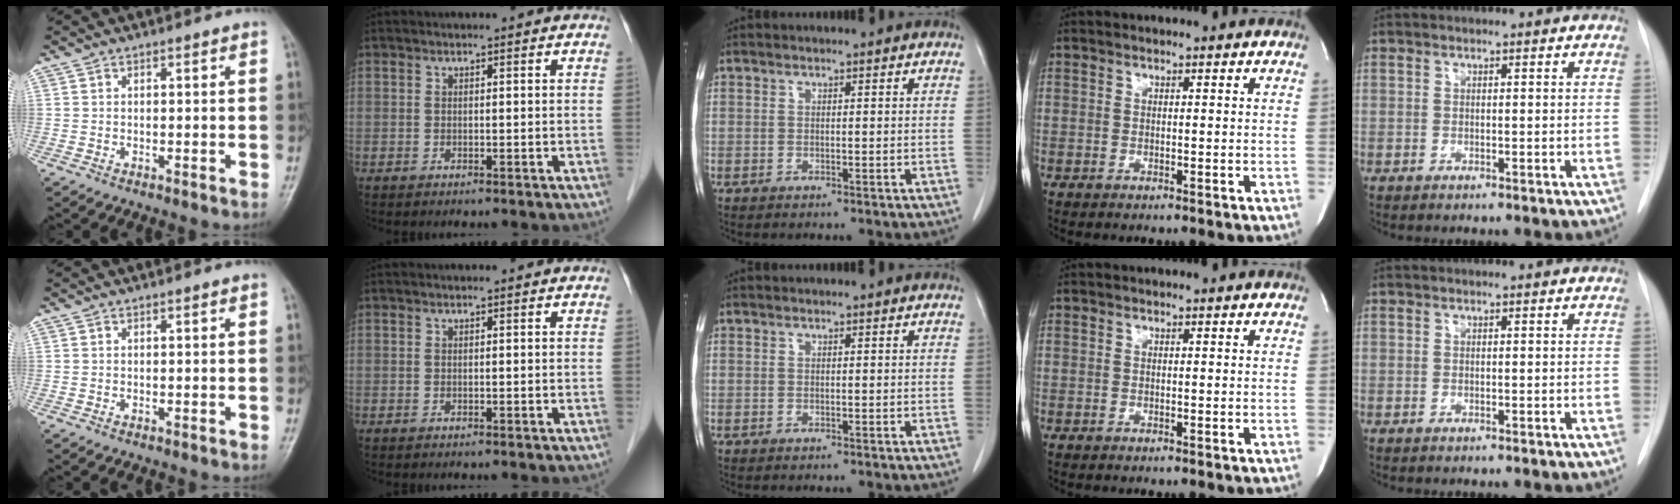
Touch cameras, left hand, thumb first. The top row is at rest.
{}